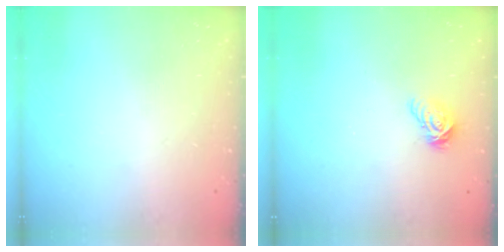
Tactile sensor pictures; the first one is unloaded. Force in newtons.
{"total": 6.4, "press": 6.4, "slide": 0.5}